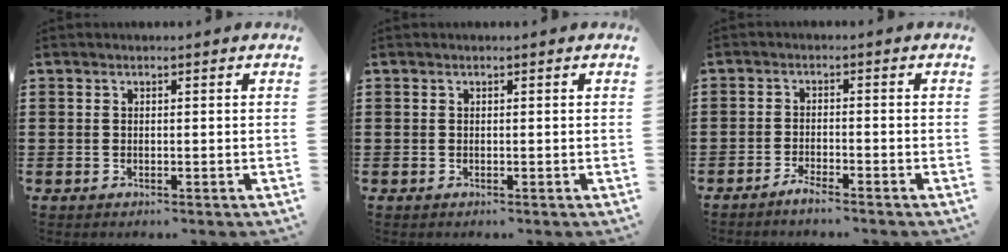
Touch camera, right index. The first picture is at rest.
{"total": 0.0}
{"total": 2.1, "force": [-2.0, -0.2, 0.6], "torque": [-0.012, 0.000, -0.038]}